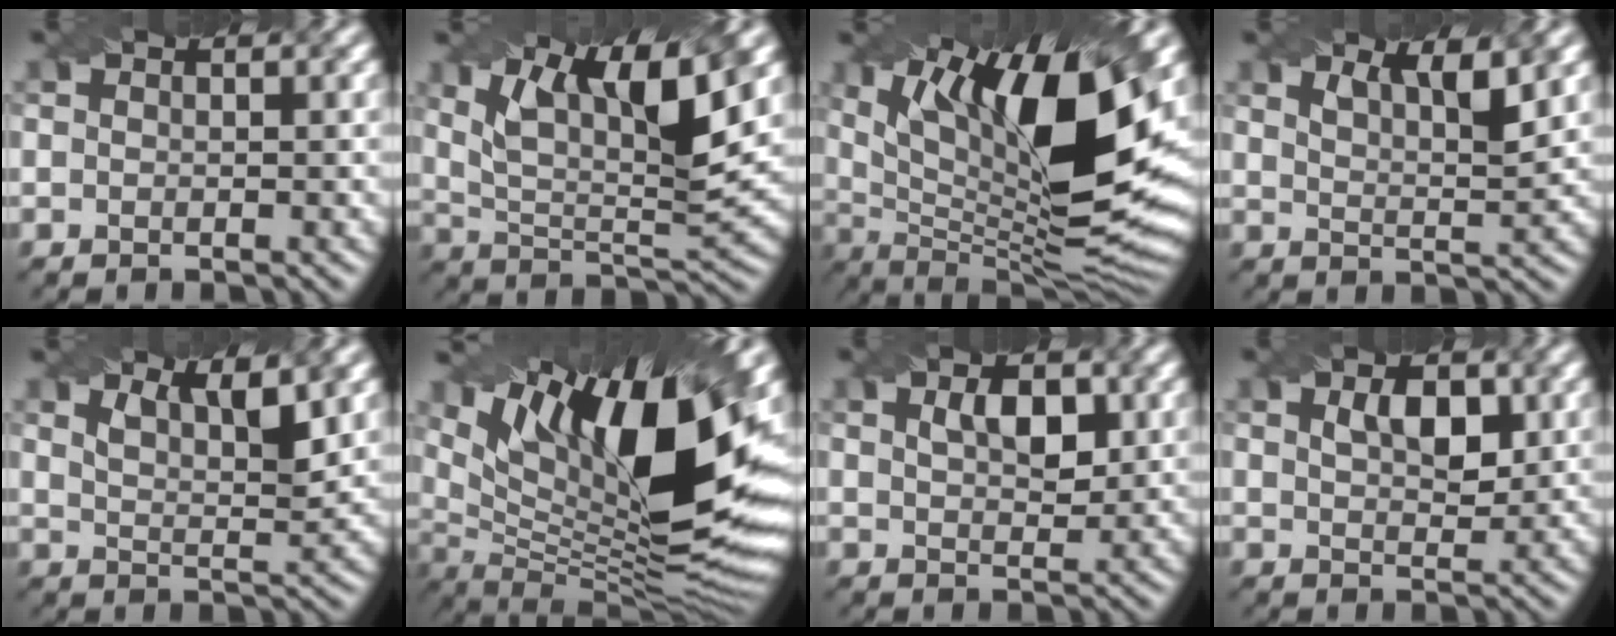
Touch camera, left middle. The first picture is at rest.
{"total": 10.9, "force": [5.3, 3.3, 8.9], "torque": [-0.158, 0.001, 0.089]}
{"total": 16.8, "force": [5.5, 5.3, 15.0], "torque": [-0.241, -0.003, 0.099]}
{"total": 4.4, "force": [2.8, 1.3, 3.2], "torque": [-0.037, 0.009, 0.032]}
{"total": 4.7, "force": [3.0, 1.5, 3.3], "torque": [-0.042, 0.007, 0.039]}
{"total": 16.7, "force": [6.2, 5.9, 14.3], "torque": [-0.232, 0.001, 0.111]}
{"total": 3.4, "force": [1.2, 1.7, 2.7], "torque": [-0.051, 0.003, 0.024]}
{"total": 3.5, "force": [1.3, 1.8, 2.8], "torque": [-0.051, 0.002, 0.025]}